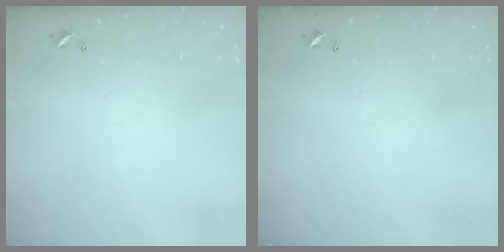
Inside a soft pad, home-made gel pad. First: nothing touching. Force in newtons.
{"total": 0.0}